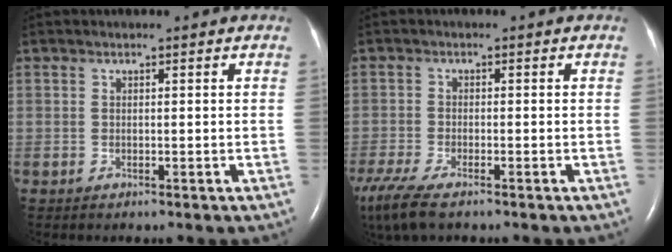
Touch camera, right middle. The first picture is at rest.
{"total": 9.3, "force": [-6.6, 2.7, 5.9], "torque": [-0.127, -0.024, -0.118]}